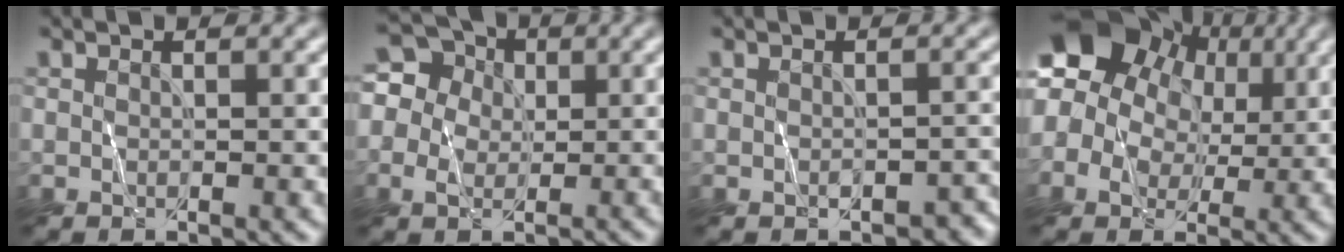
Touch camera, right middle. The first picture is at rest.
{"total": 6.8, "force": [1.2, 6.1, 2.6], "torque": [-0.045, 0.041, -0.009]}
{"total": 1.4, "force": [-0.8, 0.9, 0.7], "torque": [-0.010, -0.005, -0.008]}
{"total": 12.1, "force": [5.3, 8.6, 6.6], "torque": [-0.112, 0.050, 0.060]}